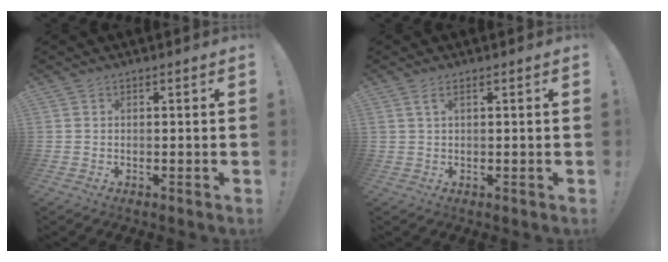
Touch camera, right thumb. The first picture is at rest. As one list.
[{"total": 2.2, "force": [0.9, 0.5, 1.9], "torque": [-0.040, 0.001, 0.017]}]